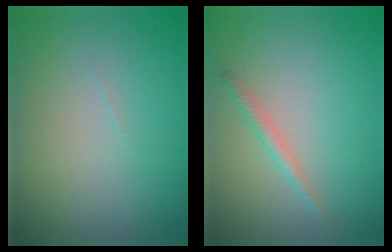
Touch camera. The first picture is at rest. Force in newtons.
{"total": 1.2, "press": 1.2, "slide": 0.0}